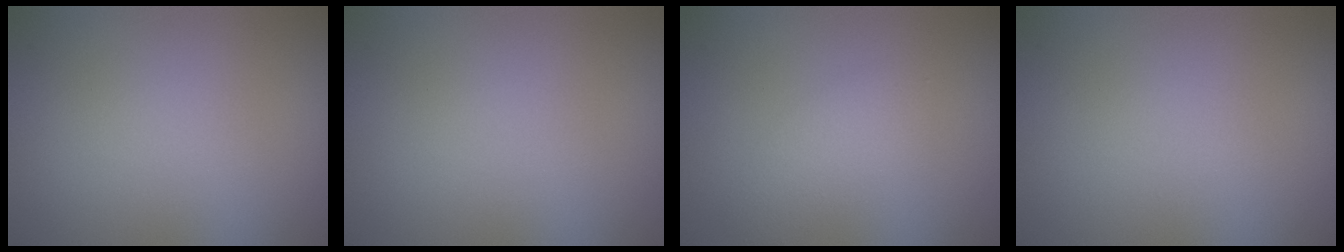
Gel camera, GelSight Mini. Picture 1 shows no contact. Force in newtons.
{"total": 0.0}
{"total": 2.1, "press": 2.1, "slide": 0.1}
{"total": 0.0}